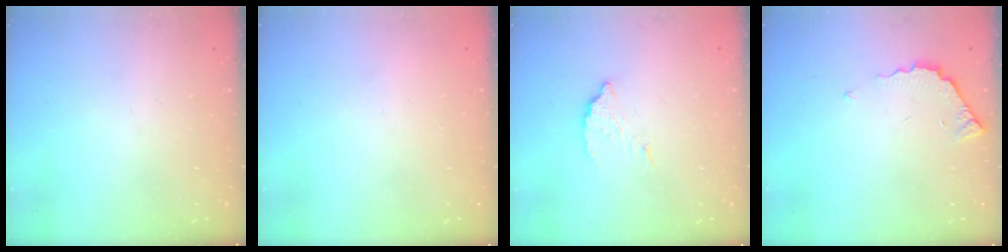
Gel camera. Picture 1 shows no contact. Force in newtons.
{"total": 2.1, "press": 2.1, "slide": 0.1}
{"total": 2.9, "press": 2.9, "slide": 0.0}
{"total": 4.6, "press": 4.6, "slide": 0.4}